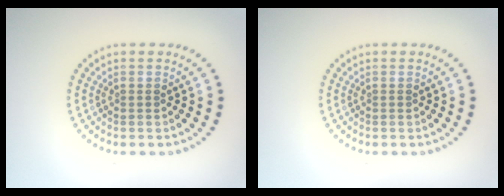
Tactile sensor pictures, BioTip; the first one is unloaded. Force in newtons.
{"total": 0.0}